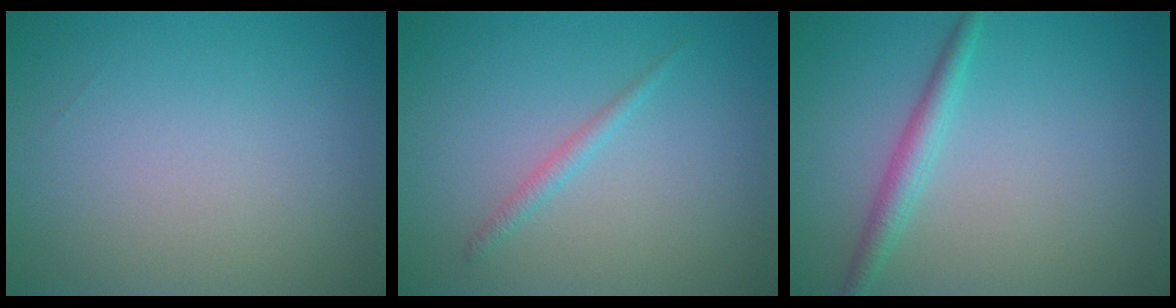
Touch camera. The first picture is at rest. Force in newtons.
{"total": 1.1, "press": 1.1, "slide": 0.1}
{"total": 2.2, "press": 2.2, "slide": 0.0}